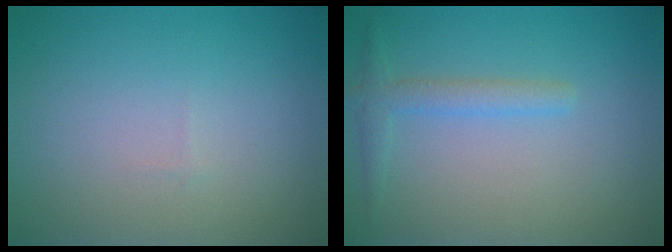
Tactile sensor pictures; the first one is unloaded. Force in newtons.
{"total": 1.4, "press": 1.4, "slide": 0.1}